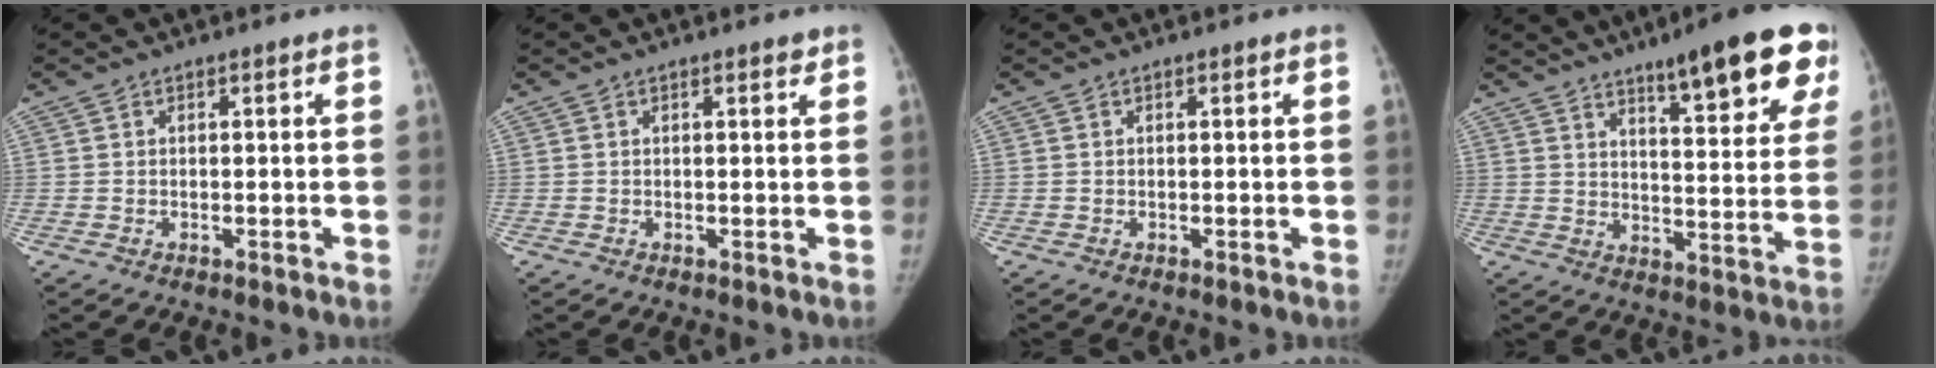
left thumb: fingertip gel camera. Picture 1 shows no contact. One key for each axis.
{"total": 0.7, "fx": 0.6, "fy": 0.3, "fz": 0.3, "tx": -0.002, "ty": -0.003, "tz": 0.007}
{"total": 0.0}
{"total": 18.1, "fx": 11.1, "fy": 4.0, "fz": 13.7, "tx": -0.150, "ty": -0.049, "tz": 0.152}